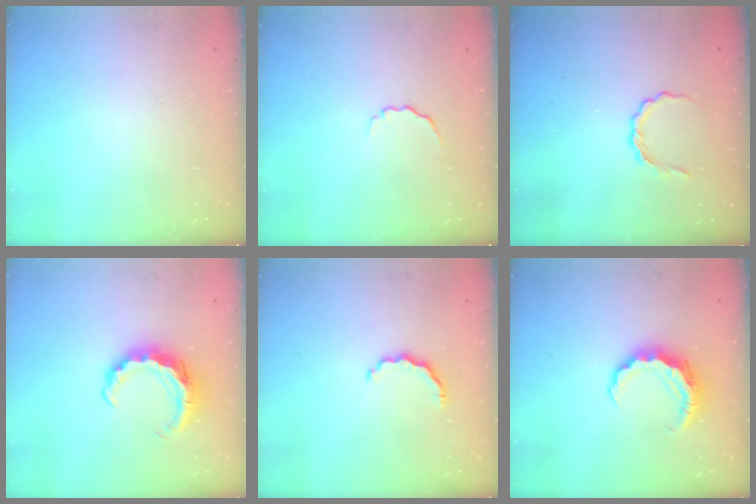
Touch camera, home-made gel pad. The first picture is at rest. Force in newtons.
{"total": 3.1, "press": 3.0, "slide": 0.7}
{"total": 3.9, "press": 3.7, "slide": 1.2}
{"total": 8.5, "press": 8.5, "slide": 0.8}
{"total": 5.2, "press": 5.2, "slide": 0.8}
{"total": 8.4, "press": 8.4, "slide": 0.5}